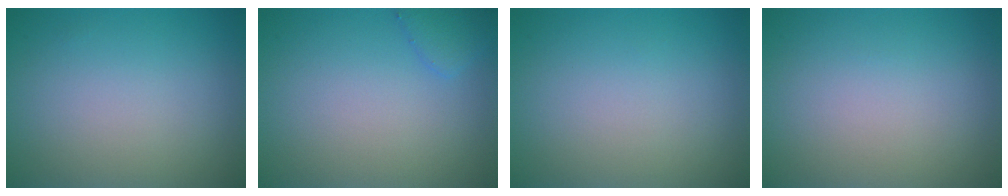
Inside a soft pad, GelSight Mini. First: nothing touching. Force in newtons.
{"total": 1.5, "press": 1.5, "slide": 0.1}
{"total": 0.0}
{"total": 0.0}